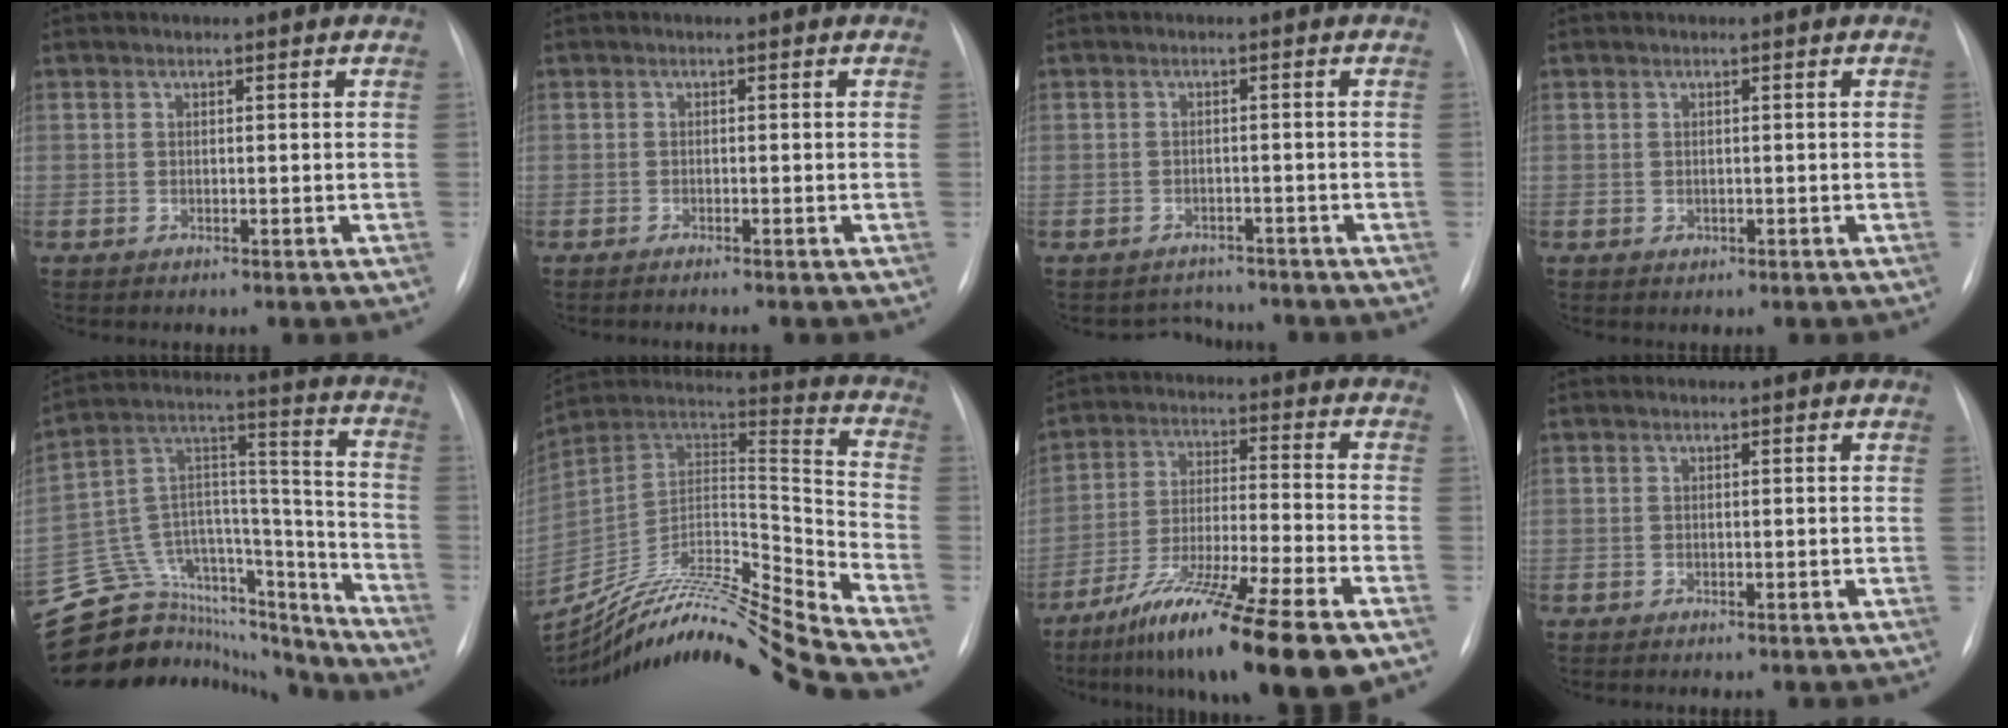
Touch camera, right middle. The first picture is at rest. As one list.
[{"total": 1.3, "force": [-1.1, -0.2, 0.6], "torque": [-0.008, 0.002, -0.014]}, {"total": 3.3, "force": [-3.0, 1.2, -0.8], "torque": [0.007, 0.011, -0.041]}, {"total": 0.7, "force": [-0.2, 0.6, 0.3], "torque": [-0.003, 0.001, -0.001]}, {"total": 25.9, "force": [-24.0, 7.8, 6.1], "torque": [-0.122, 0.055, -0.372]}, {"total": 25.0, "force": [-22.8, -2.3, 9.8], "torque": [-0.181, 0.001, -0.383]}, {"total": 18.6, "force": [-12.3, 0.8, 13.9], "torque": [-0.214, -0.038, -0.210]}, {"total": 0.0}]